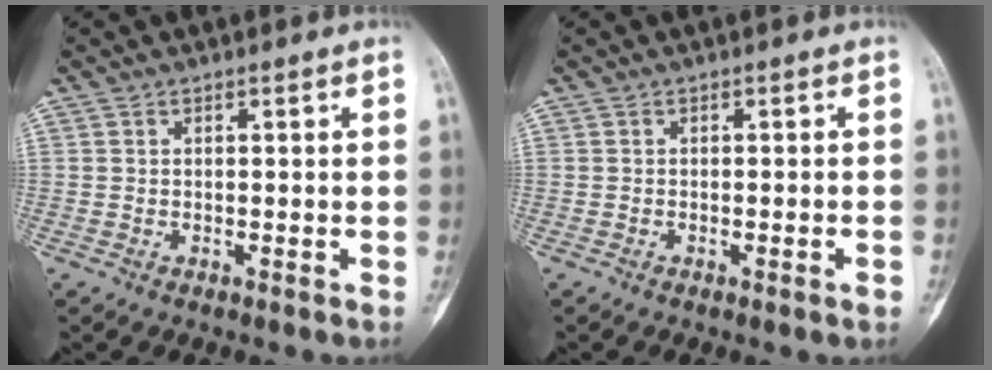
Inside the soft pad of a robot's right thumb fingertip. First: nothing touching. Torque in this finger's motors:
{"motor_torque": [0.16, -0.20, -0.10, -0.03, 0.06]}